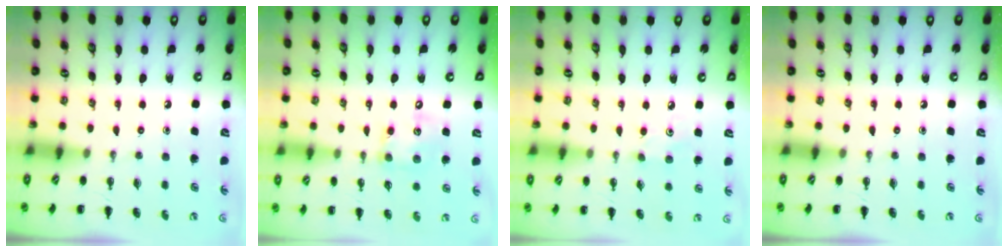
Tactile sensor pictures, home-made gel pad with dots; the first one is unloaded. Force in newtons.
{"total": 9.6, "press": 9.5, "slide": 1.2}
{"total": 3.0, "press": 2.9, "slide": 0.8}
{"total": 0.0}